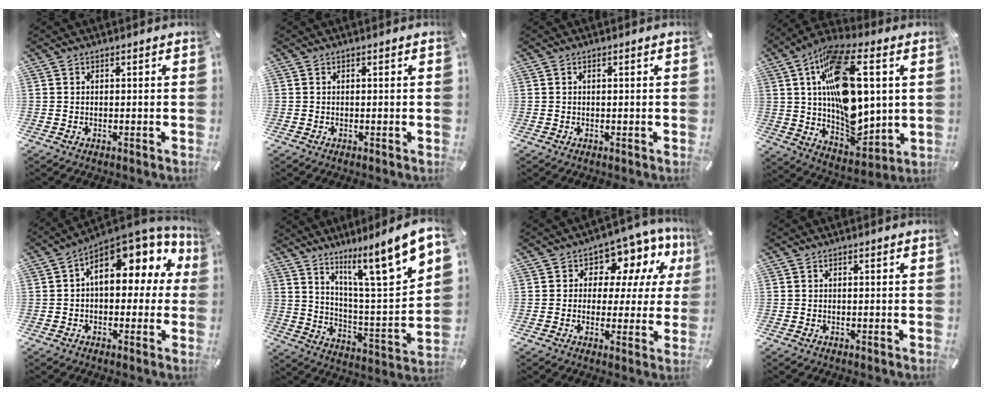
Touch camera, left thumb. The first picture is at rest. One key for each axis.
{"total": 0.0}
{"total": 0.0}
{"total": 21.0, "fx": 4.7, "fy": 11.5, "fz": 16.9, "tx": -0.294, "ty": -0.014, "tz": 0.081}
{"total": 11.7, "fx": 4.9, "fy": 6.8, "fz": 8.1, "tx": -0.111, "ty": -0.038, "tz": 0.088}
{"total": 15.3, "fx": 11.0, "fy": 2.3, "fz": 10.5, "tx": -0.157, "ty": -0.095, "tz": 0.164}
{"total": 9.4, "fx": 3.9, "fy": 7.0, "fz": 5.0, "tx": -0.072, "ty": -0.030, "tz": 0.071}
{"total": 0.0}